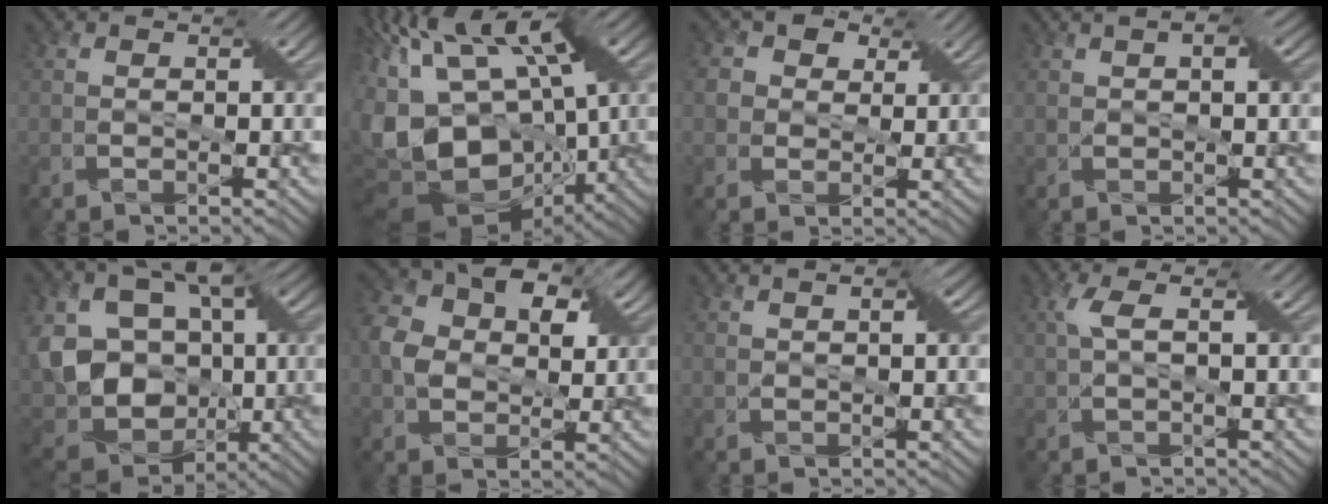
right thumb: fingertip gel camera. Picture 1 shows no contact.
{"total": 18.0, "force": [-1.3, 11.8, 13.6], "torque": [-0.252, -0.004, 0.001]}
{"total": 5.9, "force": [2.8, 4.8, 2.0], "torque": [-0.072, 0.009, 0.039]}
{"total": 2.8, "force": [1.4, 1.1, 2.1], "torque": [-0.027, 0.006, 0.015]}
{"total": 17.2, "force": [-0.3, 12.6, 11.6], "torque": [-0.225, 0.002, 0.005]}
{"total": 8.3, "force": [1.8, 6.1, 5.3], "torque": [-0.111, 0.009, 0.024]}
{"total": 2.2, "force": [1.2, 0.7, 1.7], "torque": [-0.022, -0.001, 0.020]}
{"total": 2.6, "force": [0.6, 0.3, 2.5], "torque": [-0.060, 0.009, 0.011]}